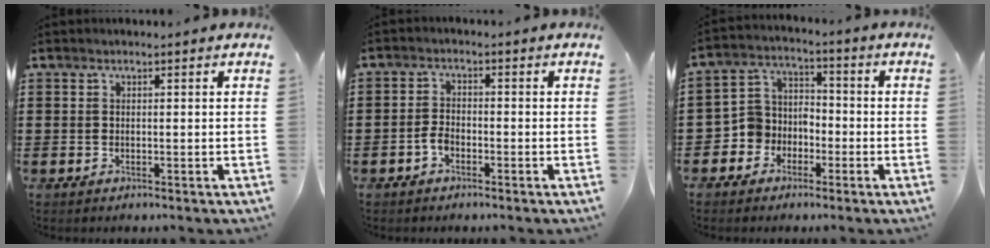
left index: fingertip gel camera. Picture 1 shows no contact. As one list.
[{"total": 2.3, "force": [-1.1, 1.3, 1.6], "torque": [-0.046, -0.001, -0.027]}, {"total": 5.6, "force": [-3.3, 4.5, 0.2], "torque": [-0.032, 0.010, -0.072]}]